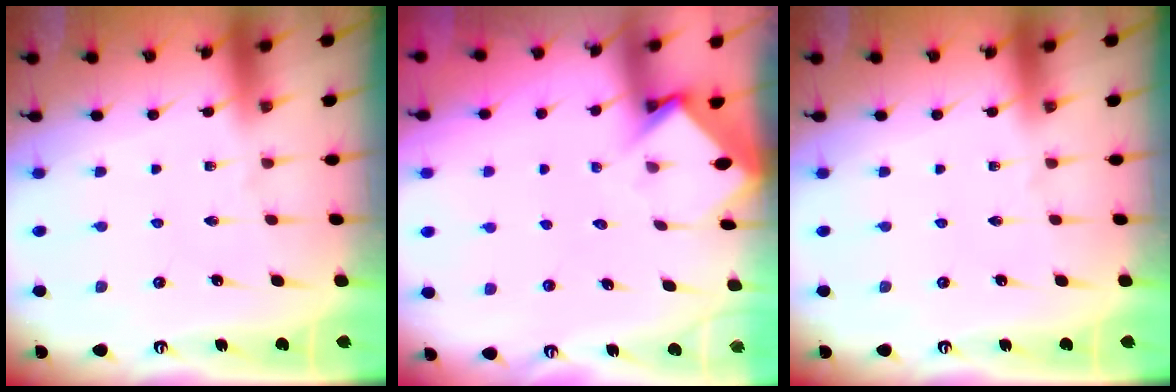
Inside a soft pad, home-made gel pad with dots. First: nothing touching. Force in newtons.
{"total": 3.6, "press": 3.6, "slide": 0.2}
{"total": 0.0}